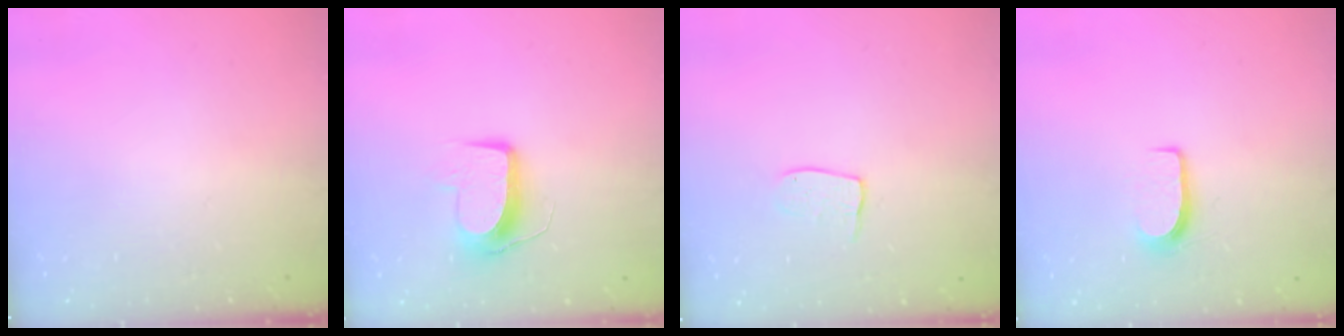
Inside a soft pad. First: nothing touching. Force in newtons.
{"total": 9.7, "press": 9.7, "slide": 0.6}
{"total": 7.0, "press": 7.0, "slide": 0.5}
{"total": 6.5, "press": 6.4, "slide": 0.6}